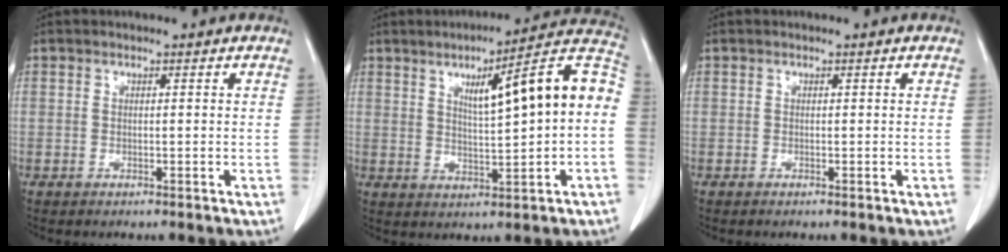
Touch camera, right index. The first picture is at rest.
{"total": 15.0, "force": [2.3, 1.4, 14.8], "torque": [-0.210, 0.031, 0.031]}
{"total": 0.0}